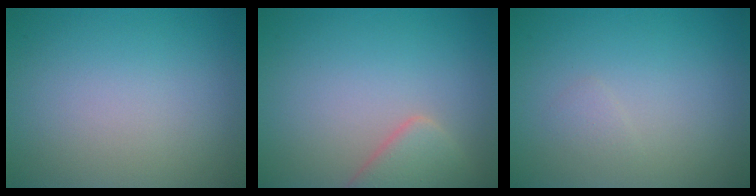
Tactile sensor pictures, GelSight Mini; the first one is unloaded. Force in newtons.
{"total": 2.8, "press": 2.8, "slide": 0.4}
{"total": 0.7, "press": 0.7, "slide": 0.0}